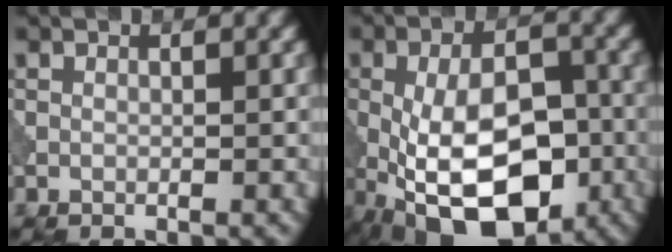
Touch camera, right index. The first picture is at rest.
{"total": 14.4, "force": [-4.6, 7.4, 11.5], "torque": [-0.199, -0.022, -0.066]}